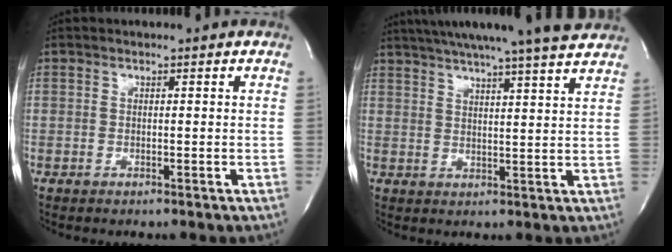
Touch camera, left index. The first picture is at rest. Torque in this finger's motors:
{"motor_torque": [1.07, -1.07, 0.83, 0.15]}